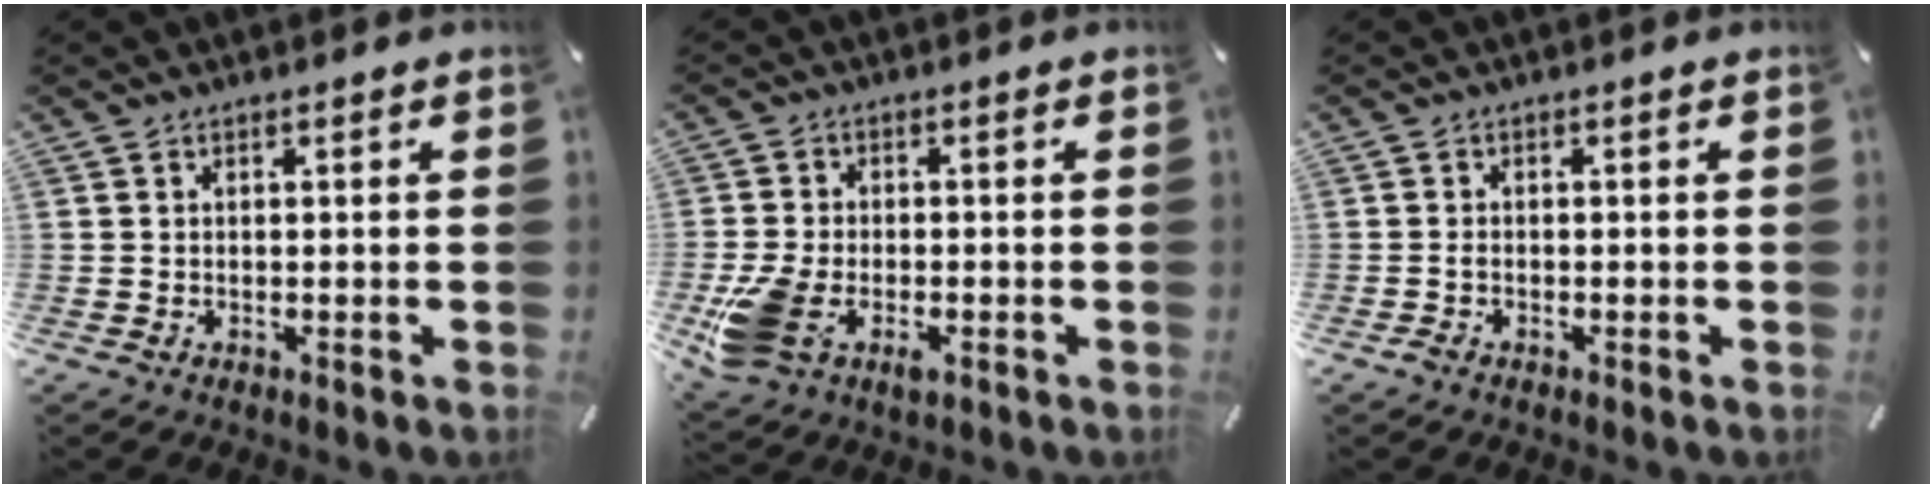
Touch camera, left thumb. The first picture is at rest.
{"total": 7.7, "force": [-3.1, 4.9, 5.1], "torque": [-0.126, 0.001, -0.056]}
{"total": 1.1, "force": [-0.8, 0.5, 0.6], "torque": [-0.013, 0.000, -0.015]}